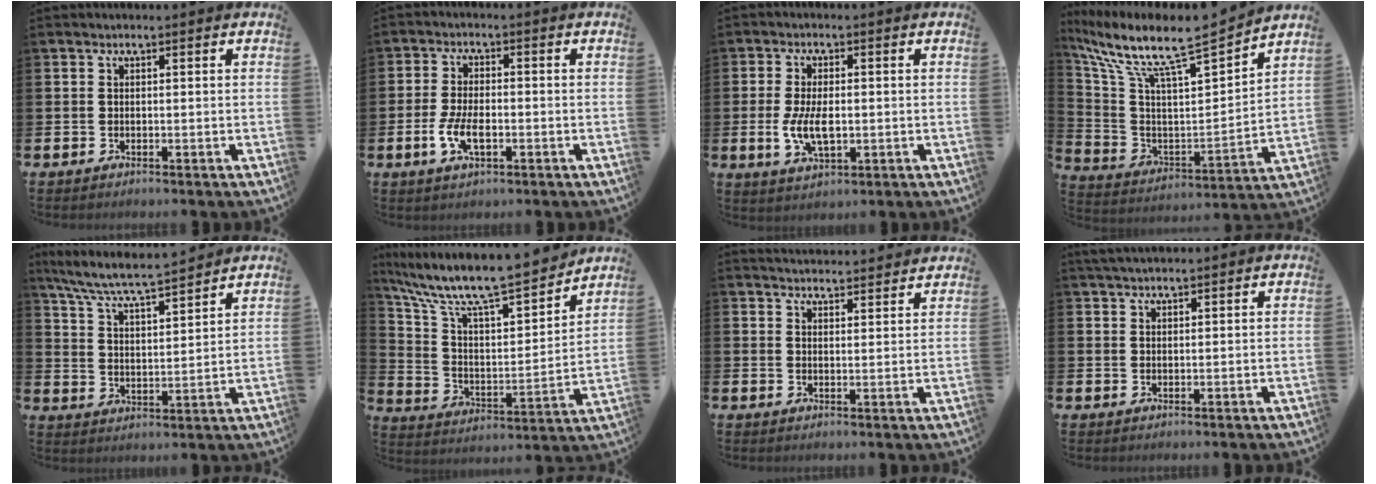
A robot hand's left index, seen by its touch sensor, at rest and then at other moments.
{"total": 4.6, "force": [-1.3, 2.2, 3.9], "torque": [-0.076, 0.000, -0.026]}
{"total": 5.6, "force": [-0.5, 2.9, 4.8], "torque": [-0.098, 0.000, -0.011]}
{"total": 9.4, "force": [7.9, 1.3, 5.0], "torque": [-0.135, -0.065, 0.125]}
{"total": 6.9, "force": [6.5, 0.2, 2.2], "torque": [-0.071, -0.045, 0.110]}
{"total": 11.1, "force": [9.9, 2.1, 4.6], "torque": [-0.129, -0.073, 0.164]}
{"total": 3.6, "force": [3.6, 0.1, -0.2], "torque": [-0.001, -0.025, 0.064]}
{"total": 3.2, "force": [3.1, 0.5, 0.9], "torque": [-0.021, -0.006, 0.056]}